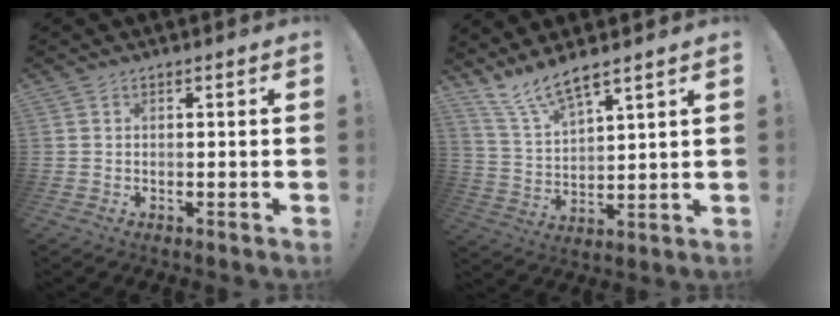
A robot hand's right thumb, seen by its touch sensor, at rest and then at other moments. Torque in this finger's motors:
{"motor_torque": [-0.05, 0.07, 0.53, 0.49, 0.03]}